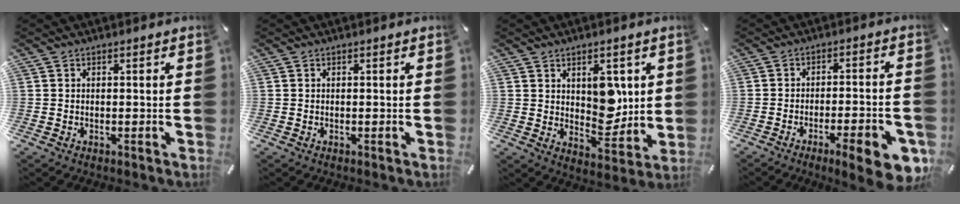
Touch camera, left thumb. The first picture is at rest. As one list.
[{"total": 0.0}, {"total": 8.8, "force": [3.0, 5.9, 5.7], "torque": [-0.062, -0.017, 0.052]}, {"total": 11.3, "force": [-5.8, 2.5, 9.4], "torque": [-0.140, 0.021, -0.086]}]